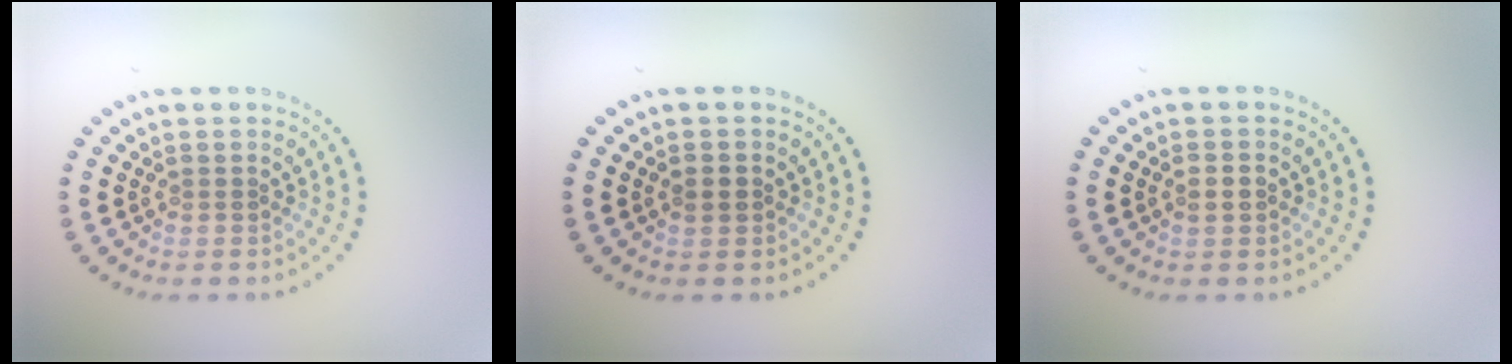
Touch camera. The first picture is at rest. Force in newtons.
{"total": 1.1, "press": 1.1, "slide": 0.1}
{"total": 0.8, "press": 0.8, "slide": 0.2}